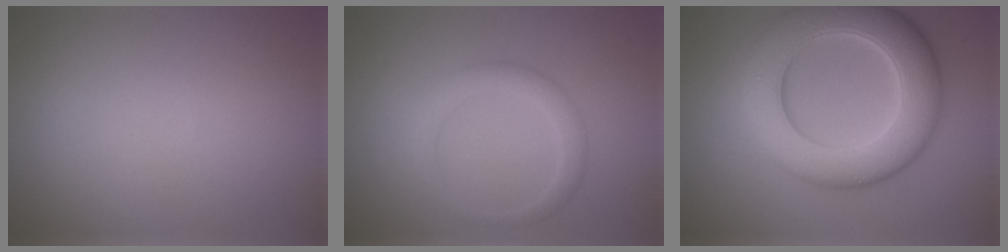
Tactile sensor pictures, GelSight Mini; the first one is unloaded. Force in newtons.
{"total": 2.5, "press": 2.5, "slide": 0.1}
{"total": 10.0, "press": 10.0, "slide": 0.0}